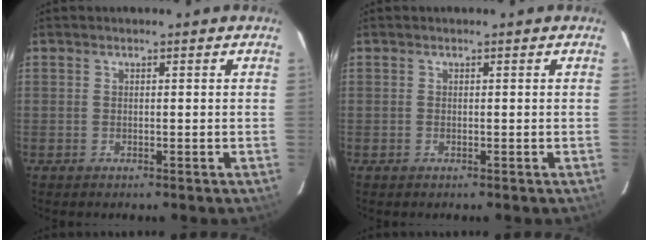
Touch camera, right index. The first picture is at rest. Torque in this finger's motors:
{"motor_torque": [0.01, 0.01, 0.00, 0.01]}